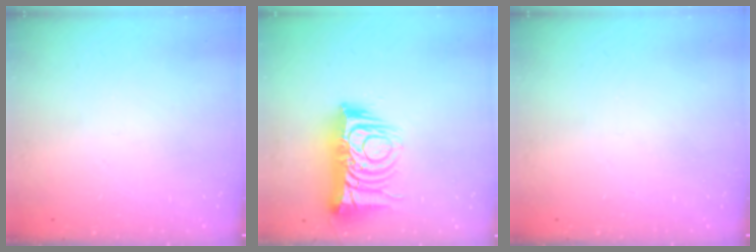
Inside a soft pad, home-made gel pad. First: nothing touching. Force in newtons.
{"total": 13.7, "press": 13.6, "slide": 1.8}
{"total": 0.0}